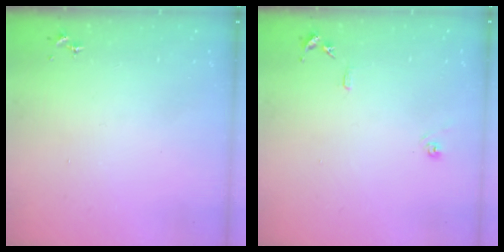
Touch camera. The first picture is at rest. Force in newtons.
{"total": 7.9, "press": 7.8, "slide": 0.8}